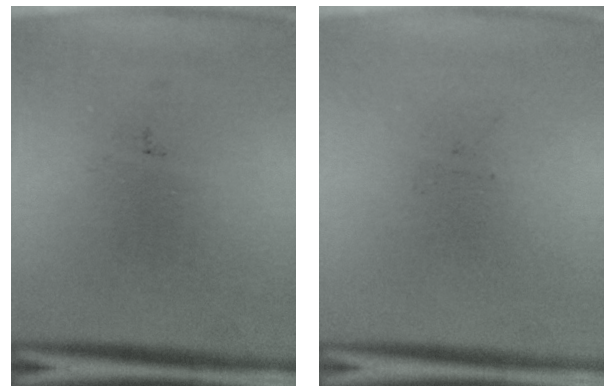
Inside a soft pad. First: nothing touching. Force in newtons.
{"total": 0.0}